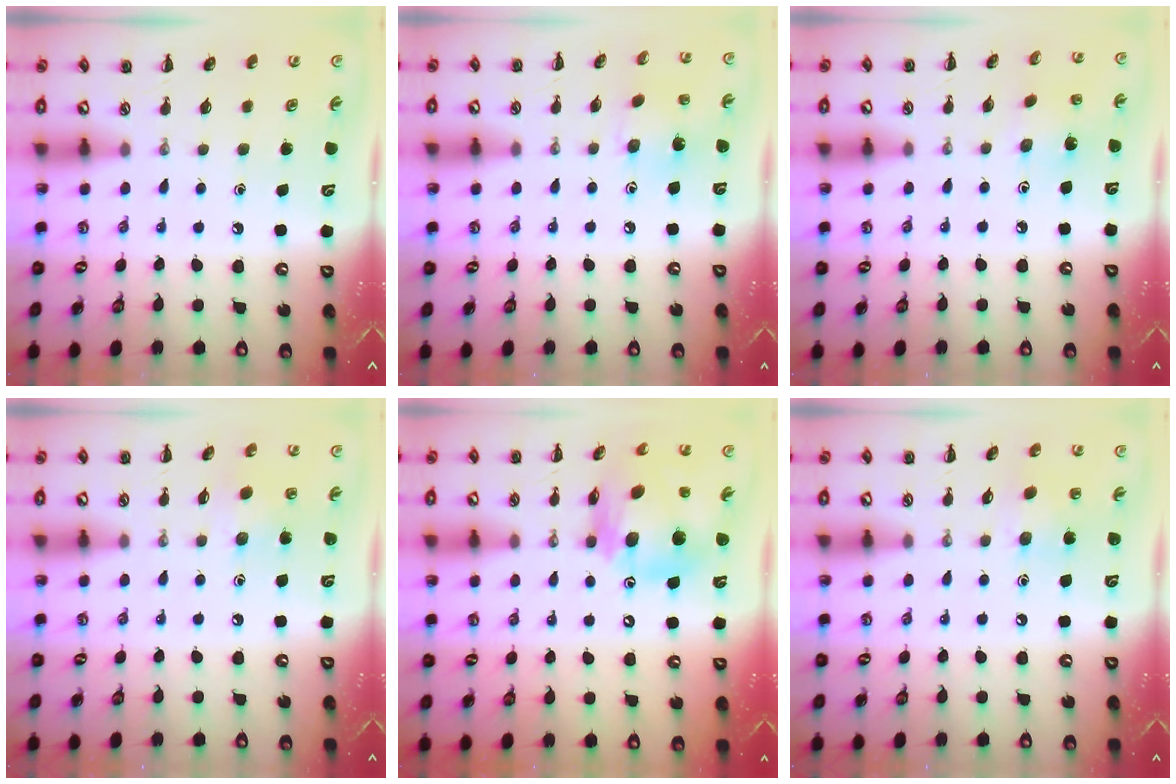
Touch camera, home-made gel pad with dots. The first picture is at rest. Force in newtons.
{"total": 2.8, "press": 2.8, "slide": 0.5}
{"total": 1.5, "press": 1.3, "slide": 0.6}
{"total": 3.9, "press": 3.8, "slide": 0.7}
{"total": 15.2, "press": 14.5, "slide": 4.5}
{"total": 7.1, "press": 7.0, "slide": 1.5}